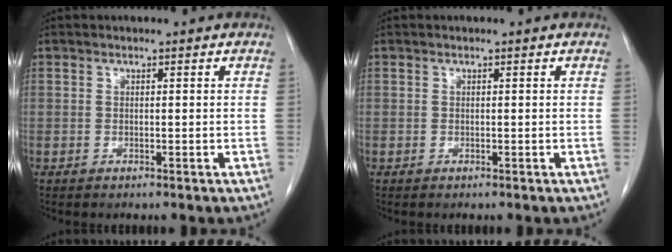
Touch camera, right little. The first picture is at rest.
{"total": 0.0}